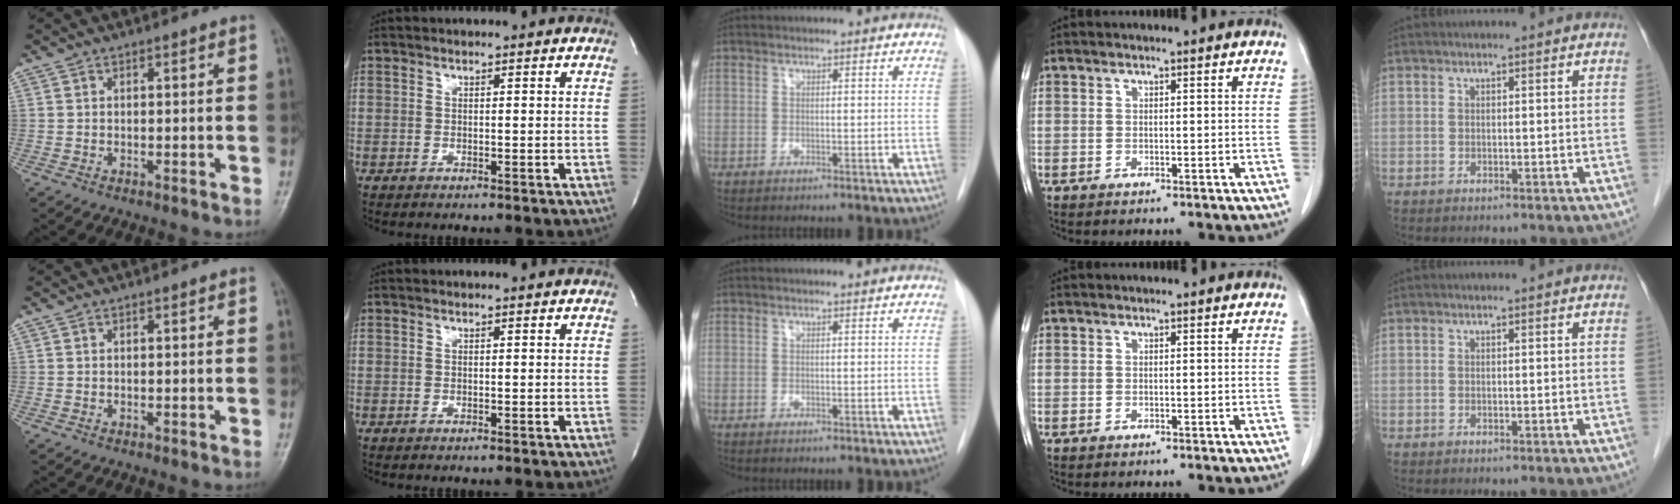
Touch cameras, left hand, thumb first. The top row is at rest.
{}